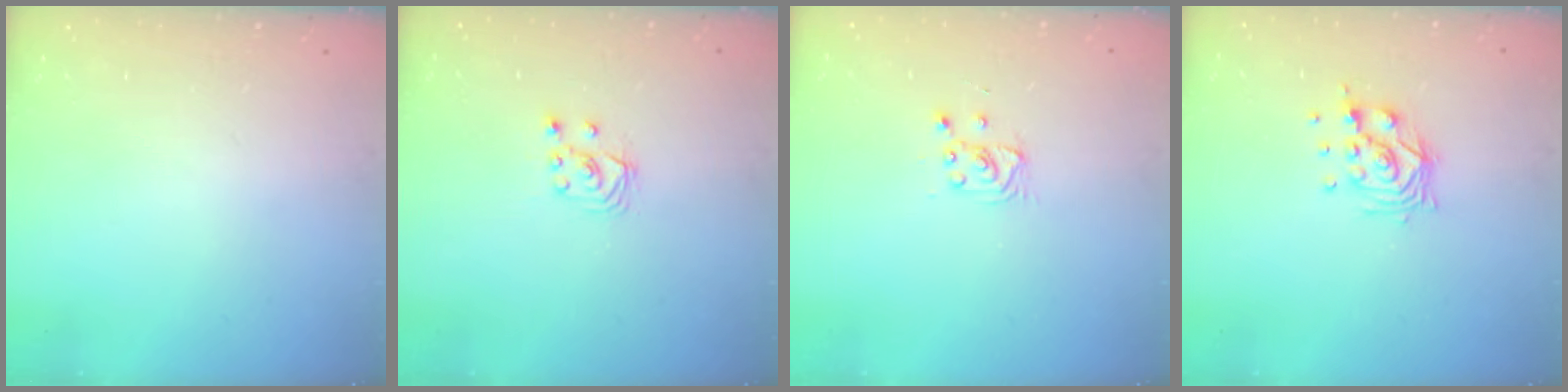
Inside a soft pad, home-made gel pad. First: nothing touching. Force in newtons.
{"total": 3.5, "press": 3.5, "slide": 0.4}
{"total": 2.9, "press": 2.9, "slide": 0.4}
{"total": 9.6, "press": 9.5, "slide": 1.2}